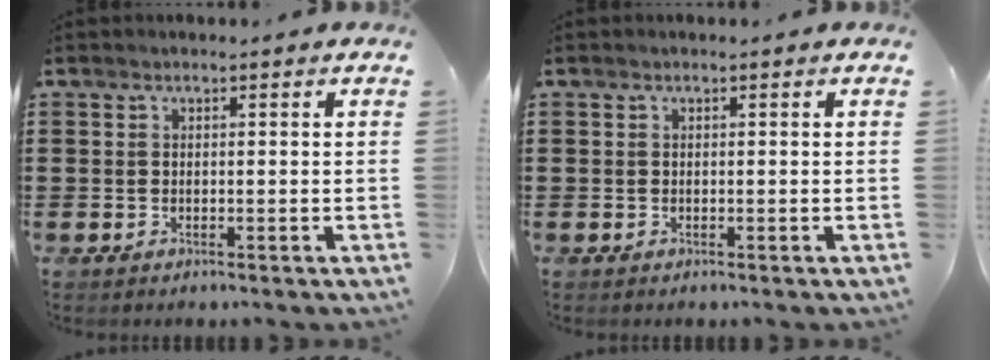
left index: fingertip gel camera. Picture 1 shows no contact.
{"total": 0.0}